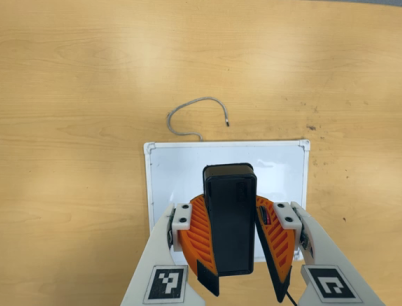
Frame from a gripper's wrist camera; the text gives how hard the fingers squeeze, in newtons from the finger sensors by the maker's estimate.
{"total": 10.9, "left": 11.3, "right": 10.5}